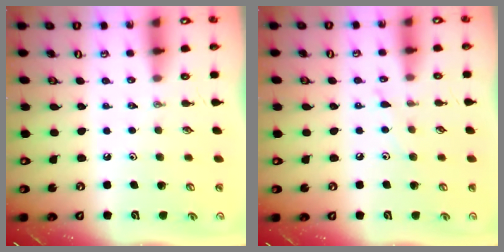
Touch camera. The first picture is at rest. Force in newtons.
{"total": 5.2, "press": 5.2, "slide": 0.1}